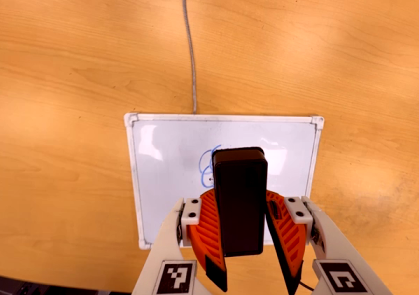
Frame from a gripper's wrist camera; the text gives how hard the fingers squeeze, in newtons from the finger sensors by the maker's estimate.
{"total": 7.2, "left": 8.1, "right": 6.2}